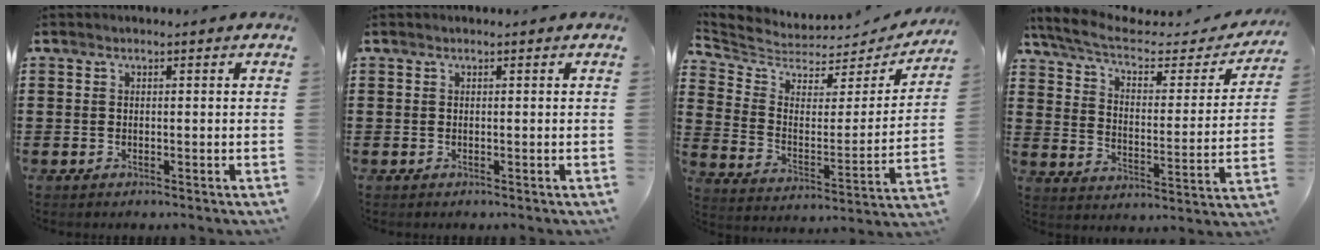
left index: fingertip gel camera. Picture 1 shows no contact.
{"total": 0.0}
{"total": 4.9, "force": [4.4, 2.0, 0.7], "torque": [-0.046, -0.037, 0.071]}
{"total": 7.1, "force": [5.4, 2.3, 4.1], "torque": [-0.104, -0.027, 0.091]}